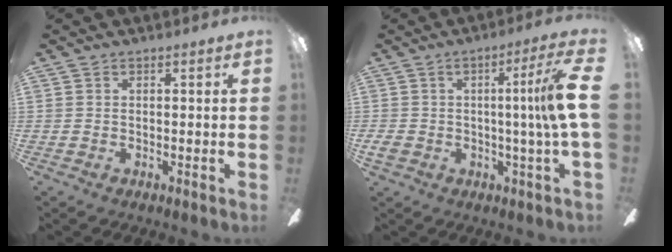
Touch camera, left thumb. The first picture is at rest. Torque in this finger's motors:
{"motor_torque": [-0.77, 1.88, 1.88, 0.88, 0.23]}